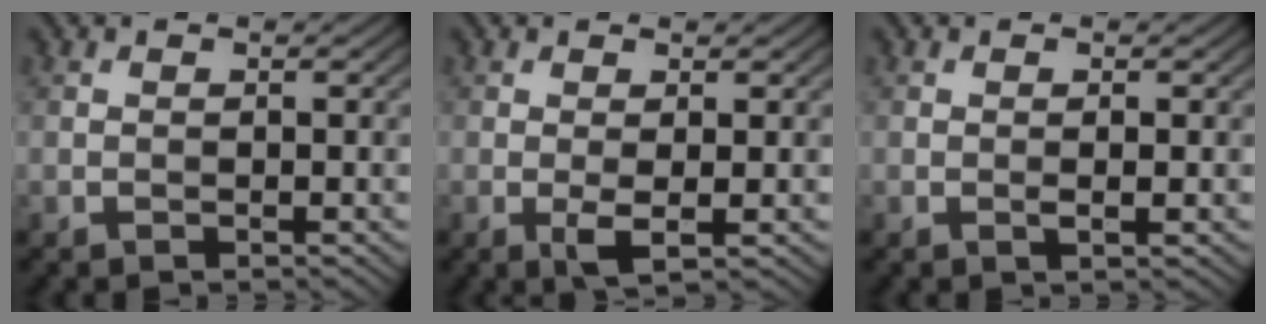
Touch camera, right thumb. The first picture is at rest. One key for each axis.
{"total": 2.2, "fx": -0.2, "fy": 0.4, "fz": 2.1, "tx": -0.047, "ty": -0.003, "tz": -0.006}
{"total": 1.0, "fx": -0.1, "fy": 0.1, "fz": 1.0, "tx": -0.021, "ty": -0.001, "tz": -0.004}